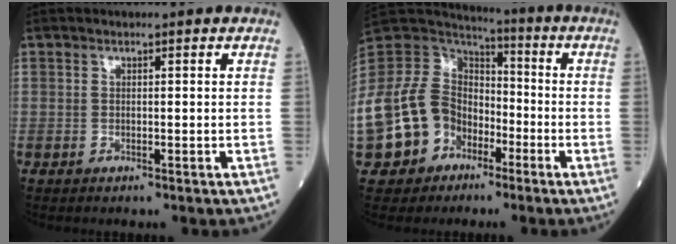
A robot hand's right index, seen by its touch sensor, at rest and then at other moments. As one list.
[{"total": 16.6, "force": [-6.6, 13.1, 7.8], "torque": [-0.194, 0.034, -0.114]}]